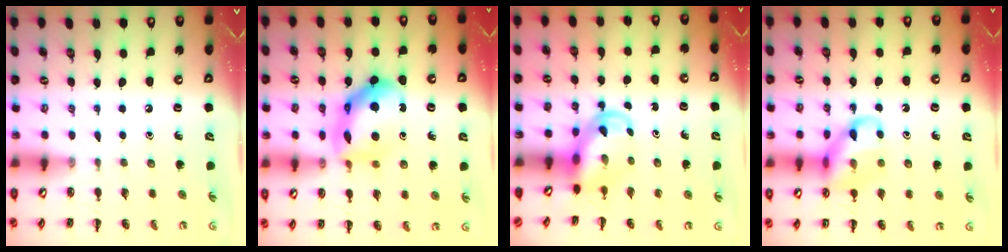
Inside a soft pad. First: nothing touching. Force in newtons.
{"total": 13.7, "press": 13.7, "slide": 0.8}
{"total": 4.0, "press": 3.9, "slide": 0.6}
{"total": 12.1, "press": 11.9, "slide": 2.0}